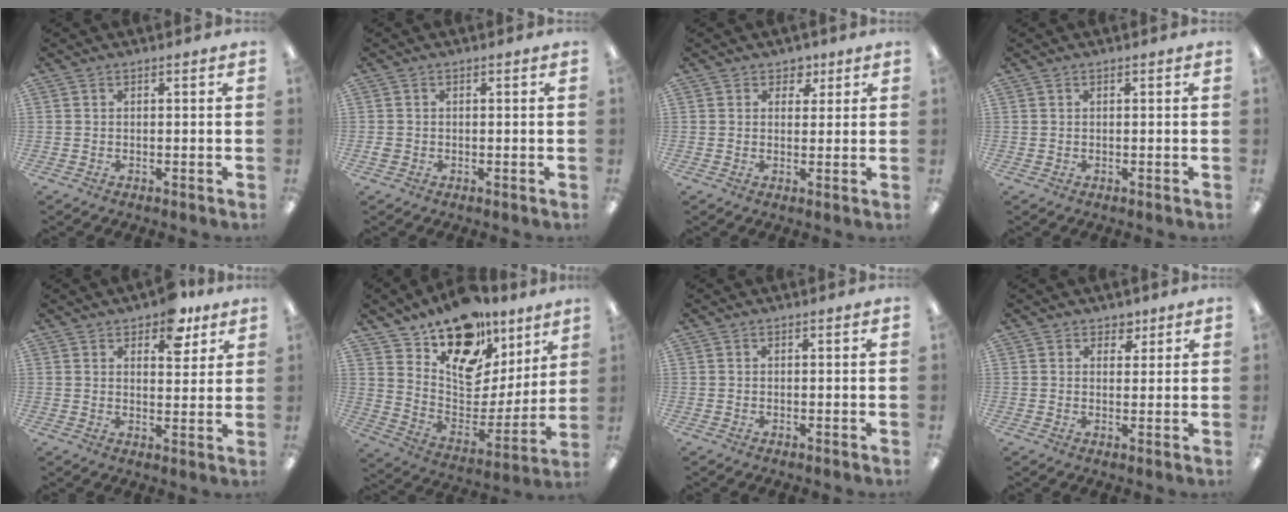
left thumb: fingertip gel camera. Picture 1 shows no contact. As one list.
[{"total": 1.2, "force": [-0.3, 1.0, 0.4], "torque": [-0.007, 0.003, -0.007]}, {"total": 3.4, "force": [2.0, 2.6, 0.8], "torque": [0.002, -0.007, 0.032]}, {"total": 0.0}, {"total": 8.2, "force": [5.7, 4.0, 4.2], "torque": [-0.041, -0.029, 0.096]}, {"total": 17.7, "force": [12.8, 9.6, 7.4], "torque": [-0.120, -0.104, 0.230]}, {"total": 0.0}, {"total": 2.9, "force": [2.0, 2.1, 0.5], "torque": [0.002, -0.007, 0.034]}]